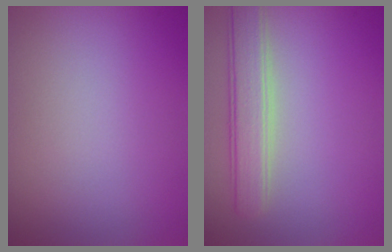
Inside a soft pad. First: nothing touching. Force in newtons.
{"total": 3.7, "press": 3.7, "slide": 0.6}